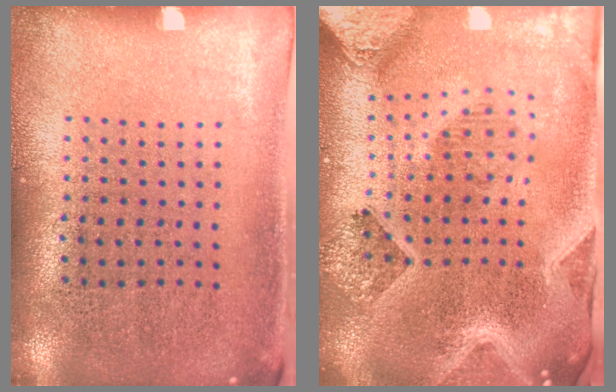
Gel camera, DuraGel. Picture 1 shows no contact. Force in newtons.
{"total": 4.2, "press": 3.2, "slide": 2.6}